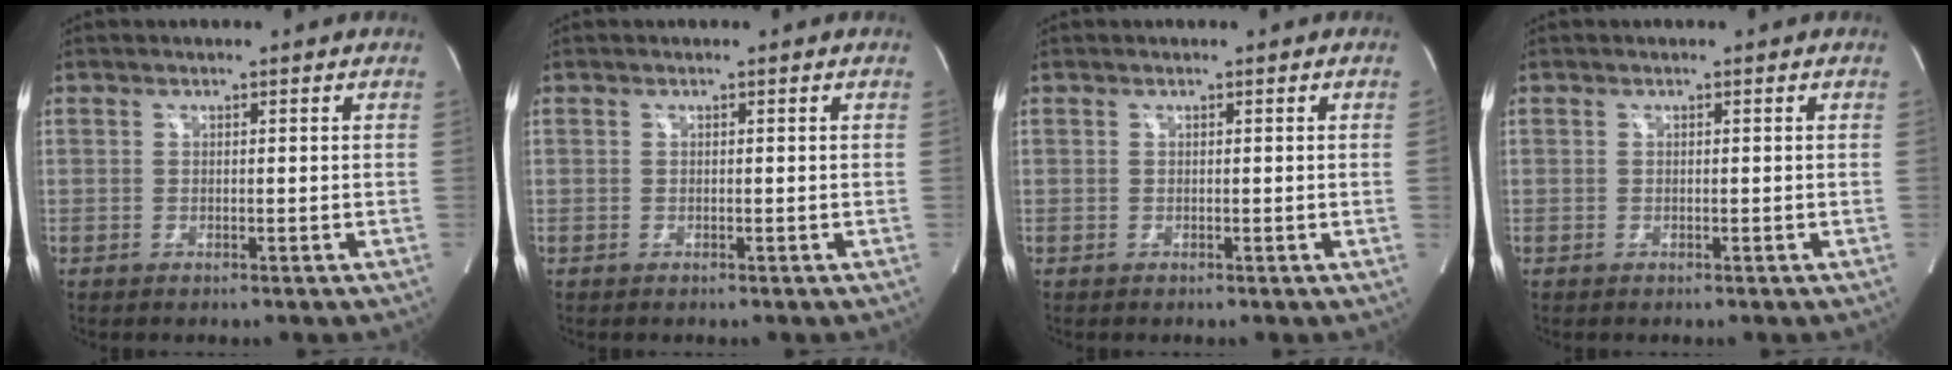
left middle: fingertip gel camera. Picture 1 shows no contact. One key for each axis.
{"total": 0.0}
{"total": 1.0, "fx": 0.1, "fy": 0.4, "fz": -0.9, "tx": 0.007, "ty": 0.003, "tz": 0.000}
{"total": 0.0}